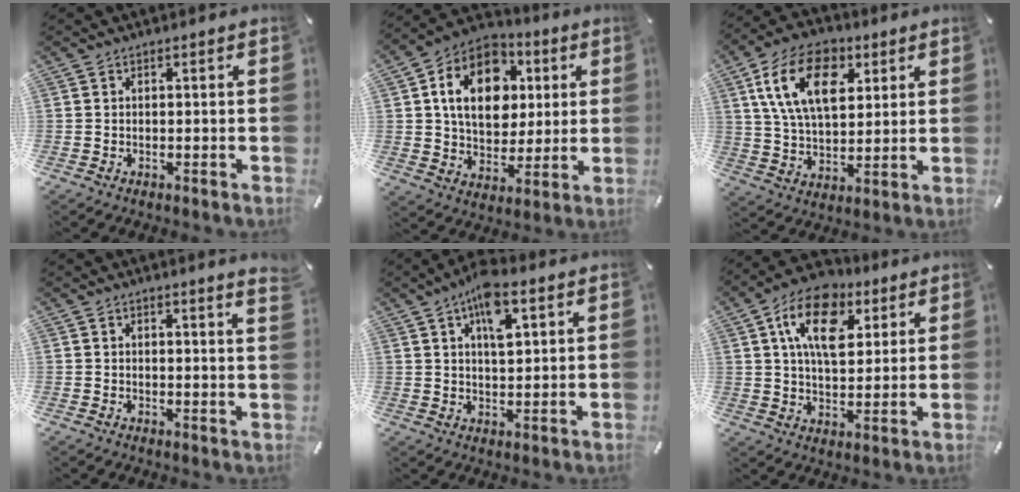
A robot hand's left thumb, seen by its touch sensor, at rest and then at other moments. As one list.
[{"total": 15.7, "force": [4.2, 12.1, 9.1], "torque": [-0.158, 0.002, 0.079]}, {"total": 16.8, "force": [6.6, 10.4, 11.4], "torque": [-0.222, -0.002, 0.116]}, {"total": 1.8, "force": [1.6, -0.1, 0.9], "torque": [-0.012, -0.007, 0.027]}, {"total": 9.0, "force": [4.6, 4.0, 6.6], "torque": [-0.107, -0.008, 0.077]}, {"total": 15.0, "force": [6.4, 9.4, 9.7], "torque": [-0.162, -0.011, 0.114]}]